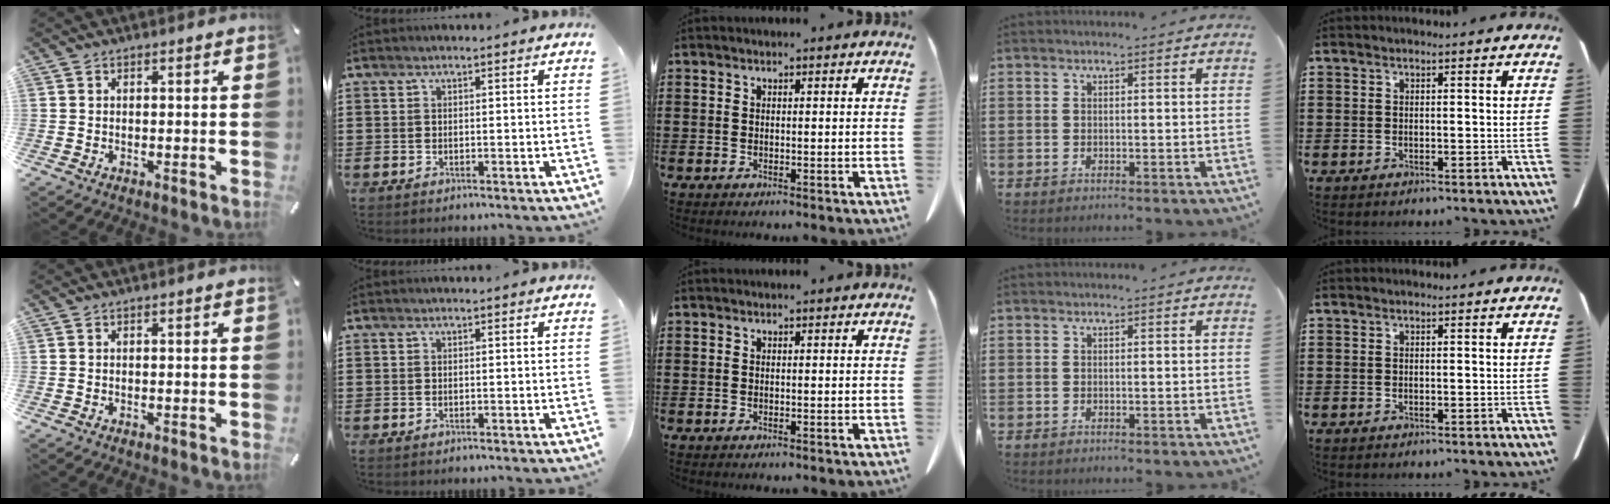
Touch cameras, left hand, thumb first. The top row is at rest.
{}